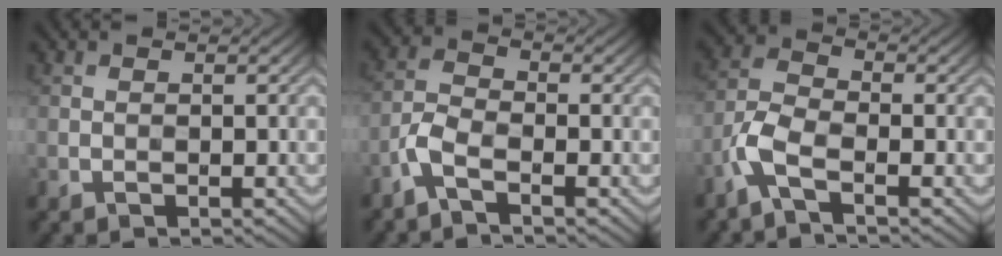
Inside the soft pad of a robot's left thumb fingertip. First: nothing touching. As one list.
[{"total": 3.5, "force": [-2.3, 1.1, 2.3], "torque": [-0.058, 0.002, -0.062]}, {"total": 4.9, "force": [-2.9, 1.6, 3.6], "torque": [-0.087, 0.000, -0.077]}]